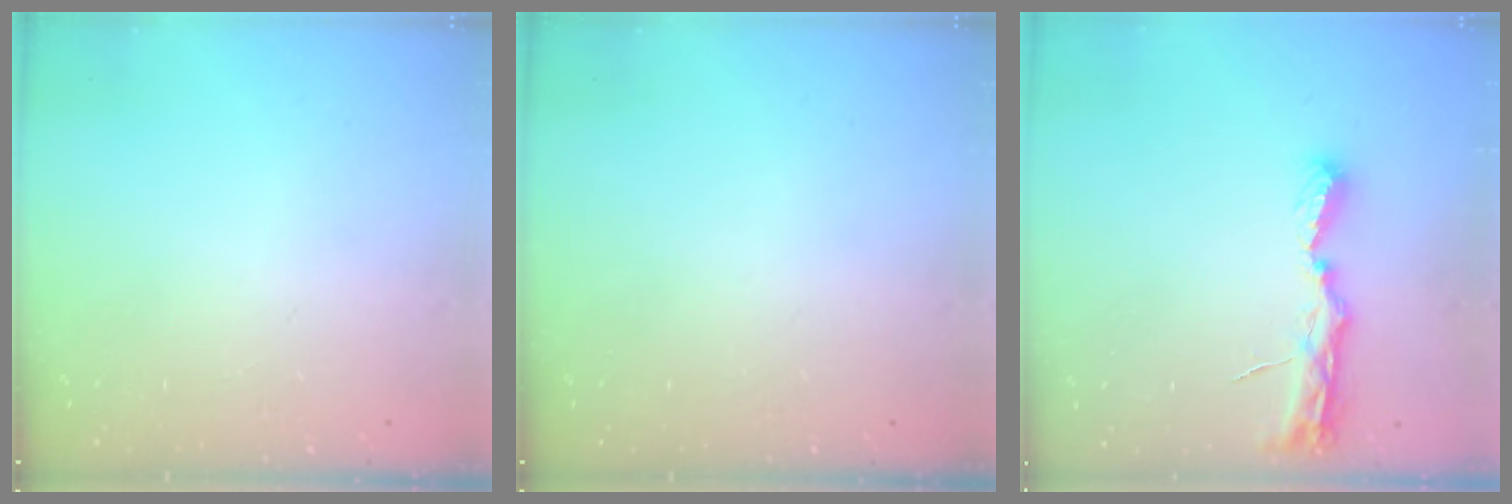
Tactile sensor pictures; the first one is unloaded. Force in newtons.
{"total": 0.0}
{"total": 7.7, "press": 7.7, "slide": 0.8}